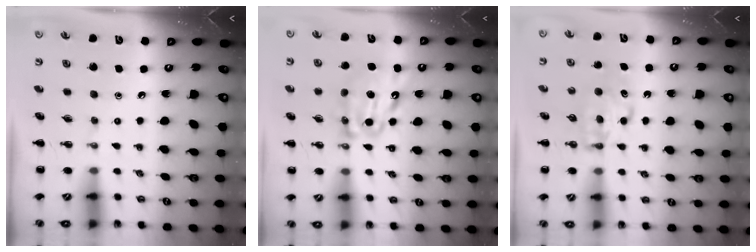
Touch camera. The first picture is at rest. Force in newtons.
{"total": 10.7, "press": 10.7, "slide": 0.9}
{"total": 6.4, "press": 6.4, "slide": 0.5}